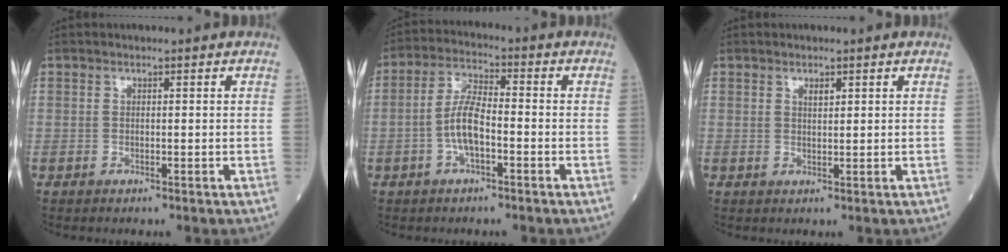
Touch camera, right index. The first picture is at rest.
{"total": 6.1, "force": [-1.8, 1.9, 5.6], "torque": [-0.116, 0.011, -0.038]}
{"total": 1.2, "force": [0.8, 0.4, 0.8], "torque": [-0.014, -0.001, 0.014]}